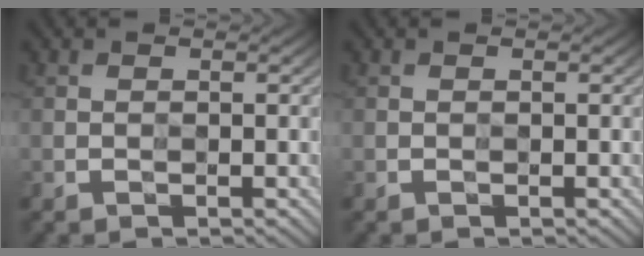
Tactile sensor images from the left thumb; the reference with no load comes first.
{"total": 0.0}